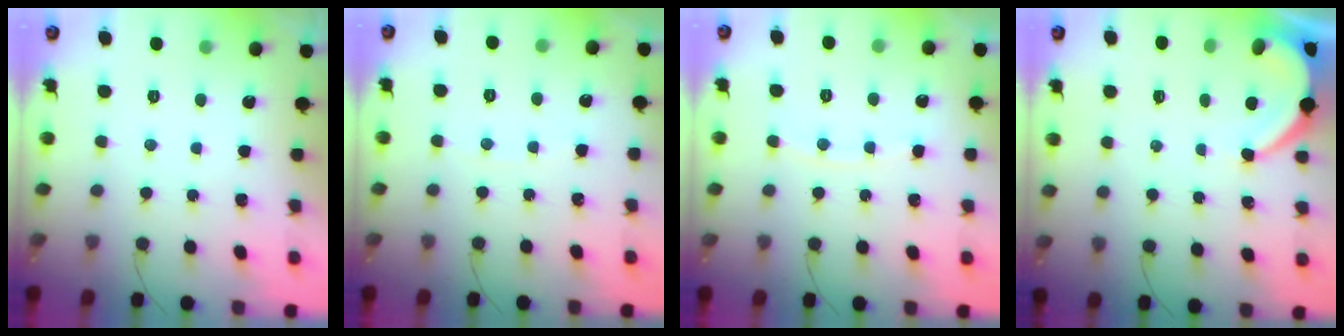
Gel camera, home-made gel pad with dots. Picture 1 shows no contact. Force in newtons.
{"total": 2.3, "press": 2.3, "slide": 0.3}
{"total": 4.2, "press": 4.2, "slide": 0.7}
{"total": 5.0, "press": 5.0, "slide": 0.4}